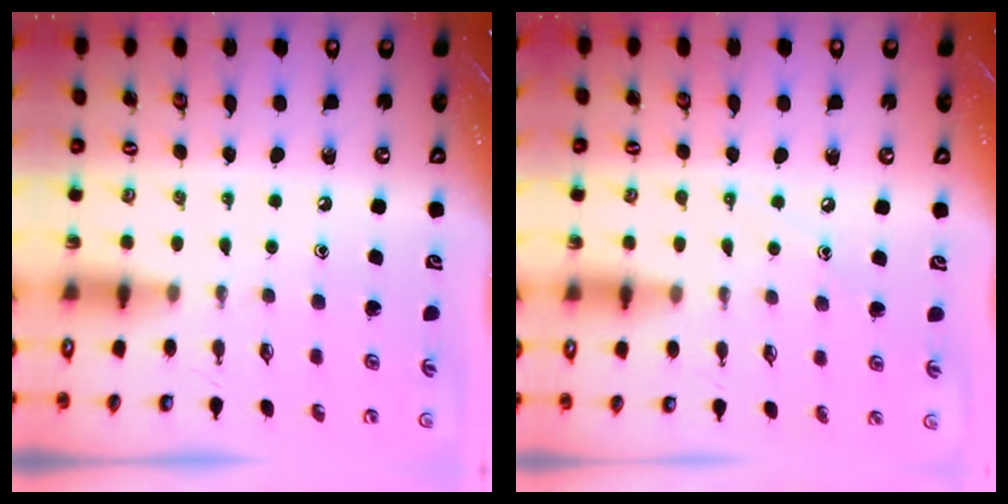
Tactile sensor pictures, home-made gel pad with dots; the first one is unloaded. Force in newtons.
{"total": 4.3, "press": 4.2, "slide": 0.4}